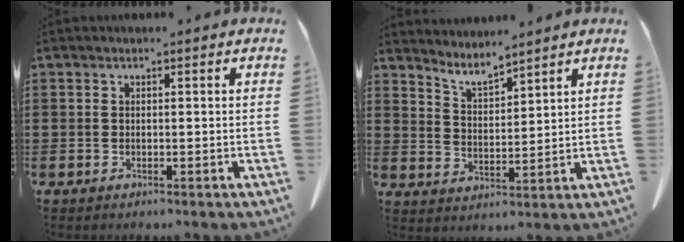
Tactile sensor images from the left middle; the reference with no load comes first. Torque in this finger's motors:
{"motor_torque": [0.13, 0.06, 0.00, 0.01]}